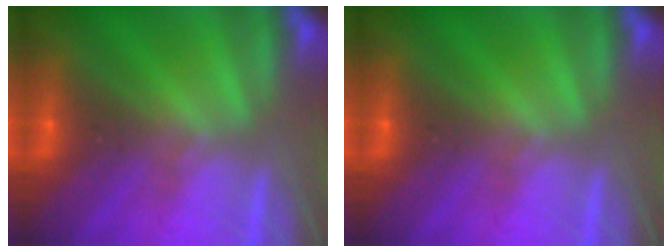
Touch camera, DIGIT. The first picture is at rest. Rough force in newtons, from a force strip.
{"total": 0.0}